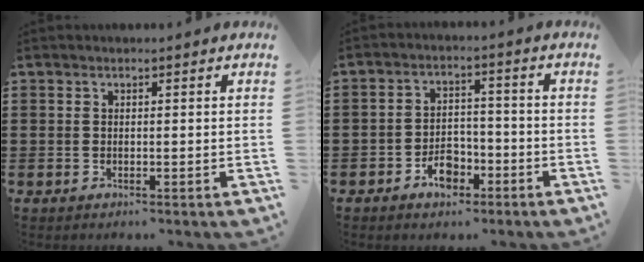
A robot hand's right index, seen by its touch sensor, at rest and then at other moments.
{"total": 4.7, "force": [-2.9, 2.7, 2.5], "torque": [-0.032, 0.008, -0.054]}